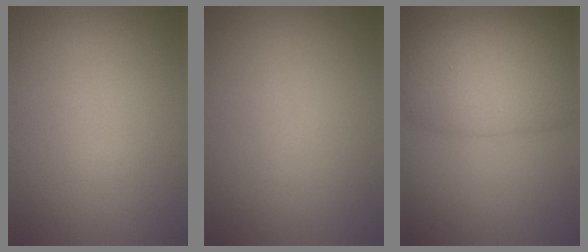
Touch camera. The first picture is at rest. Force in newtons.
{"total": 0.0}
{"total": 8.4, "press": 8.4, "slide": 0.2}